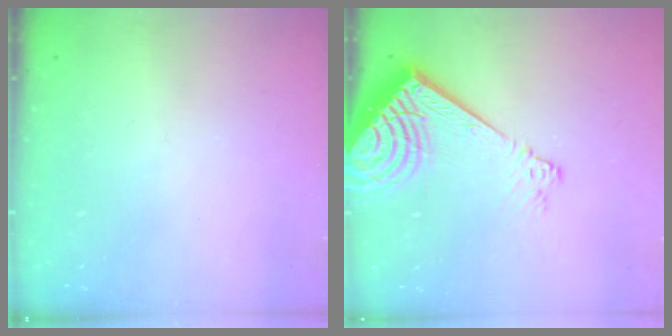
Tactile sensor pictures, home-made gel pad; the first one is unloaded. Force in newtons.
{"total": 13.3, "press": 13.2, "slide": 2.1}